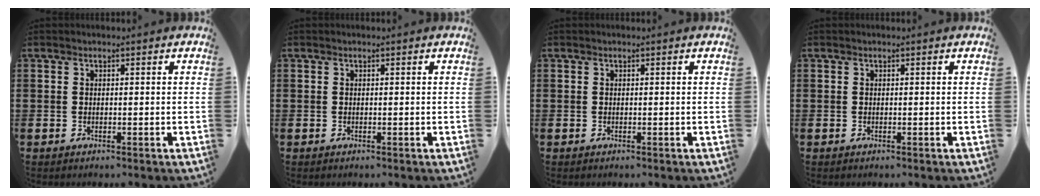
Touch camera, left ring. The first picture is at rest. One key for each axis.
{"total": 0.0}
{"total": 0.0}
{"total": 0.0}